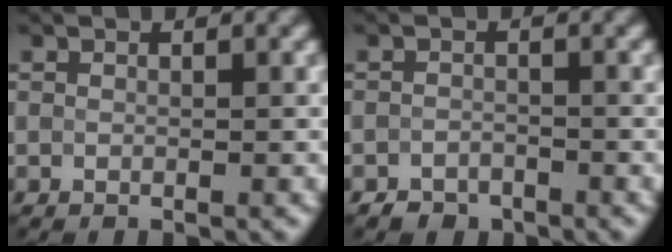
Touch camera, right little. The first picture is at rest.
{"total": 1.5, "force": [-1.3, 0.8, 0.1], "torque": [0.001, 0.004, -0.026]}